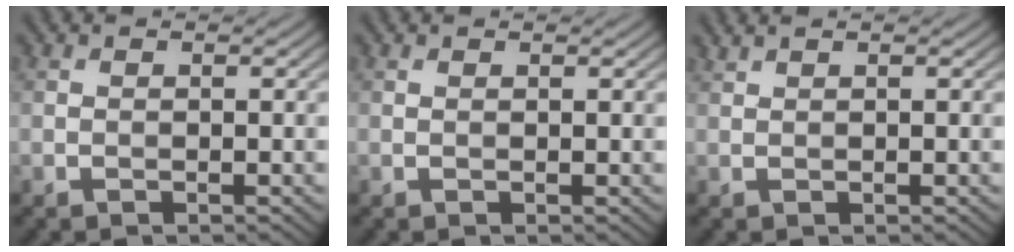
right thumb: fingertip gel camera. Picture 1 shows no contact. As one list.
[{"total": 0.0}, {"total": 0.9, "force": [0.8, 0.0, 0.2], "torque": [-0.009, 0.005, 0.020]}]